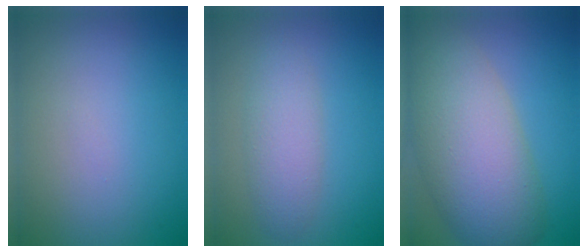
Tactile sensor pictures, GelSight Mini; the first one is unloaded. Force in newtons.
{"total": 3.1, "press": 3.1, "slide": 0.1}
{"total": 10.1, "press": 10.0, "slide": 0.6}